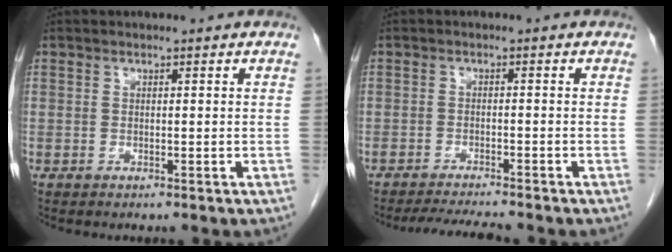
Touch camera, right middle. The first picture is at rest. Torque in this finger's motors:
{"motor_torque": [0.49, -0.34, 0.08, 0.06]}